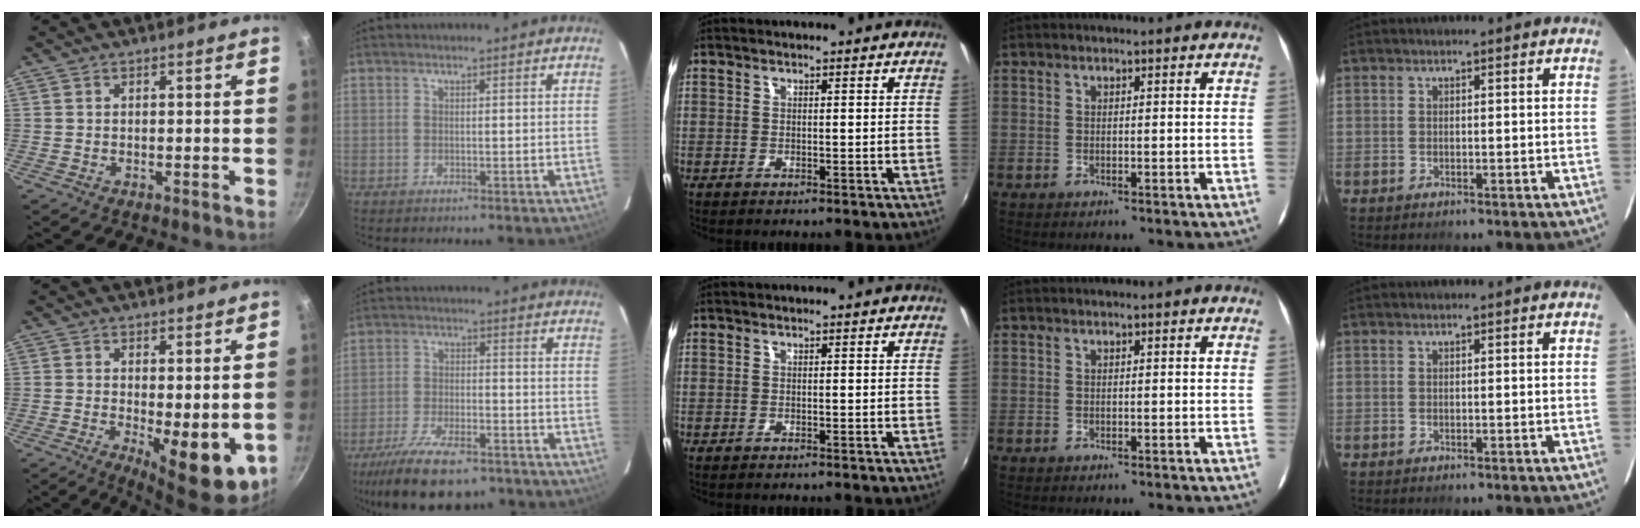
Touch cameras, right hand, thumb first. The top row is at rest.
{"thumb": {"total": 10.2, "force": [-1.6, 3.8, 9.4], "torque": [-0.110, -0.006, -0.008]}, "index": {"total": 16.4, "force": [-11.6, 6.3, 9.8], "torque": [-0.212, -0.032, -0.194]}}